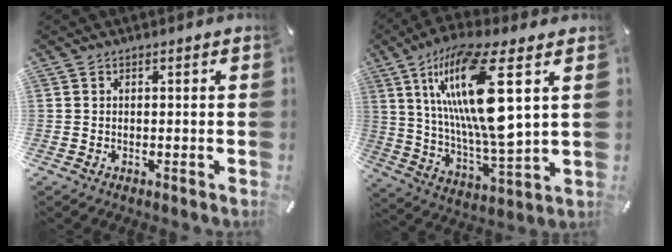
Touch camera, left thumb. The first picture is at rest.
{"total": 21.5, "force": [8.1, 5.5, 19.1], "torque": [-0.397, -0.043, 0.114]}